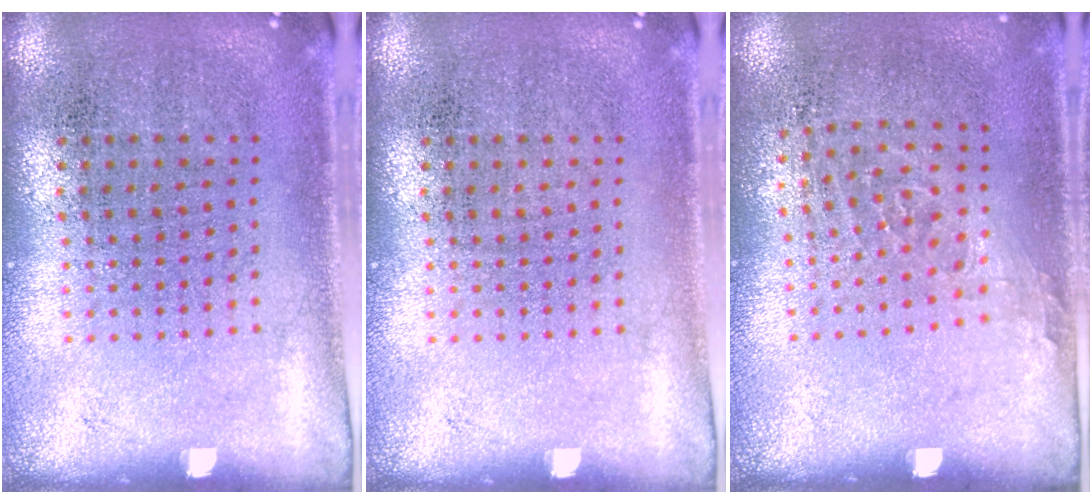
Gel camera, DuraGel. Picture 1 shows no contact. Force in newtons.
{"total": 0.0}
{"total": 1.0, "press": 0.7, "slide": 0.6}